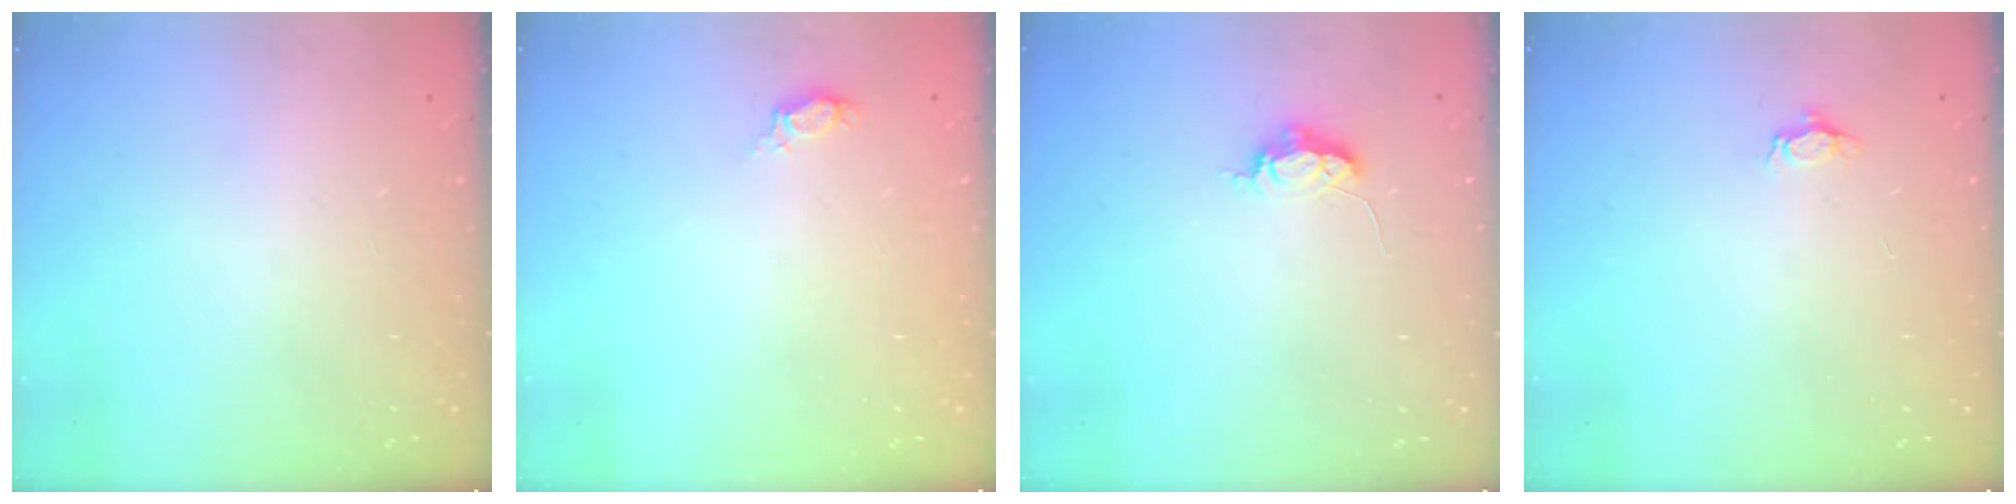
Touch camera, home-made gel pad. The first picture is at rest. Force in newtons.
{"total": 4.2, "press": 3.9, "slide": 1.5}
{"total": 5.3, "press": 5.3, "slide": 0.5}
{"total": 3.6, "press": 3.5, "slide": 0.4}